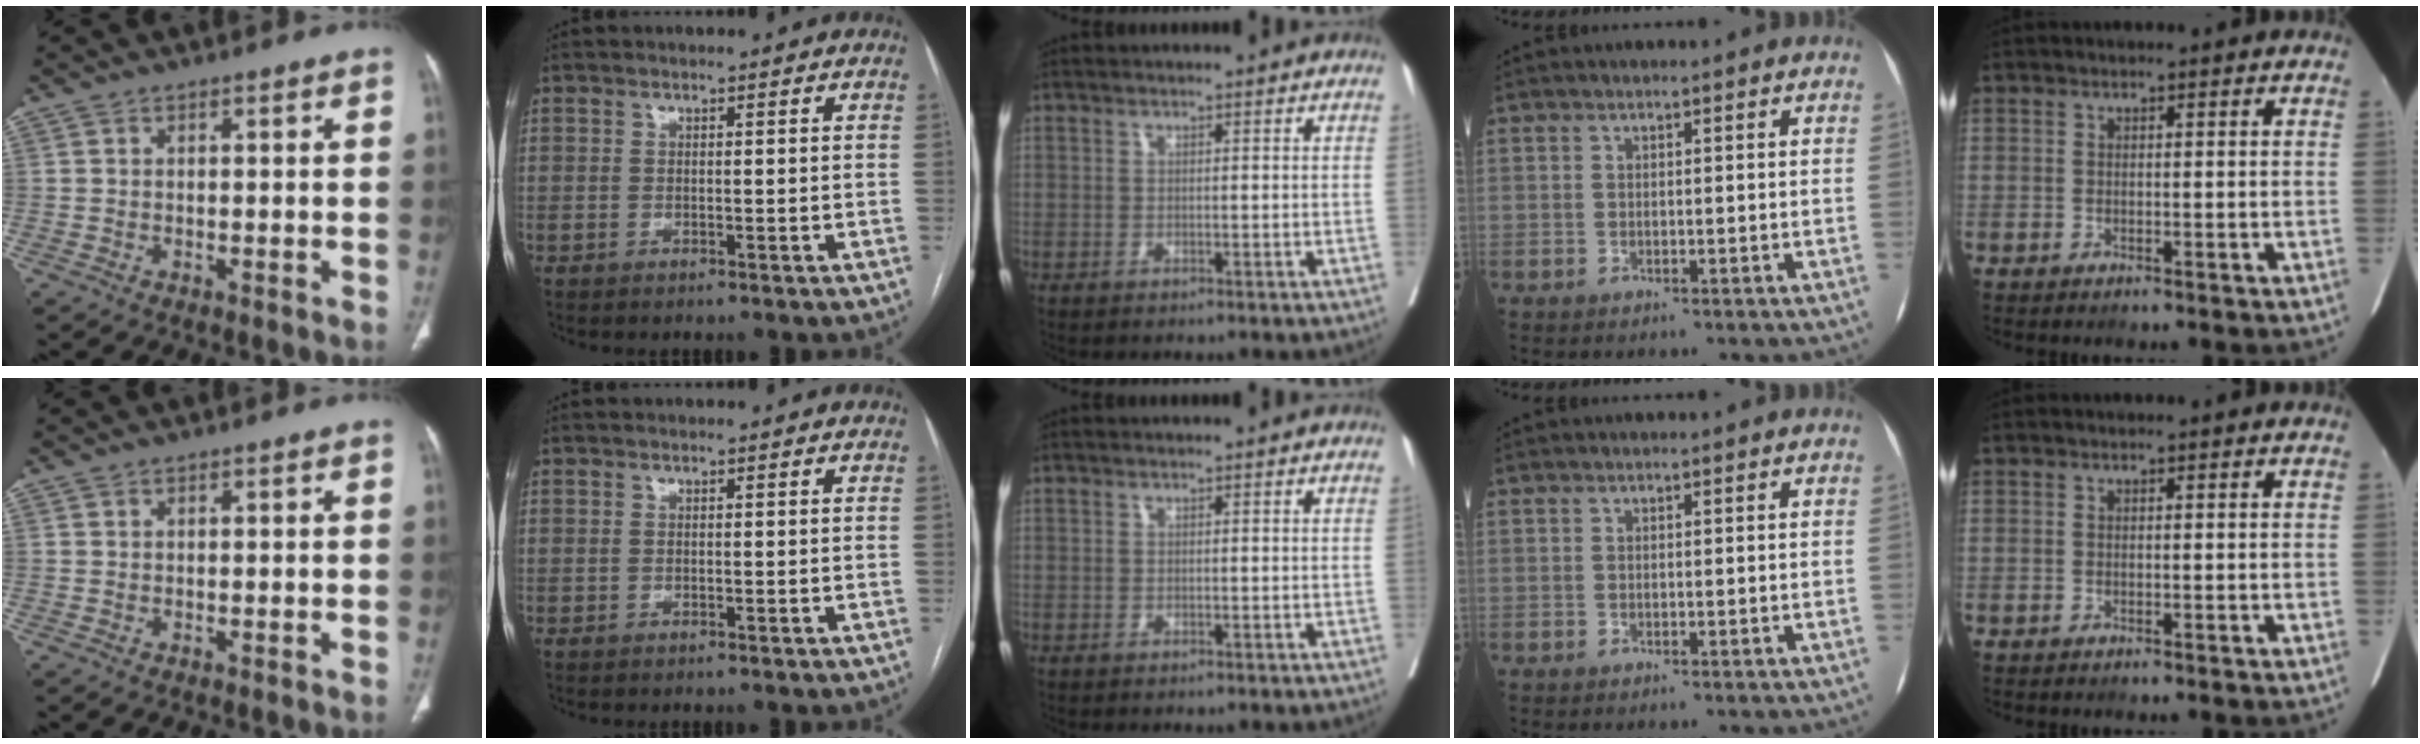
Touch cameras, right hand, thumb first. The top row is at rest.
{}